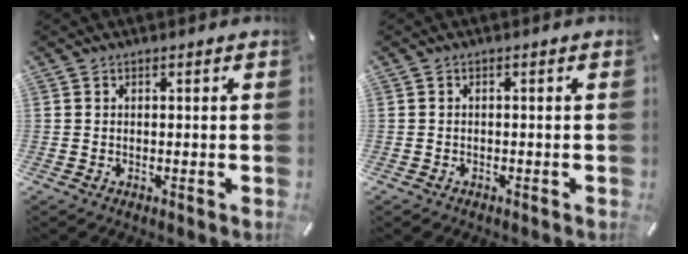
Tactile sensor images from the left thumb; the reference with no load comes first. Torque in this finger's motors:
{"motor_torque": [0.07, 0.53, 0.42, 0.15, 0.11]}